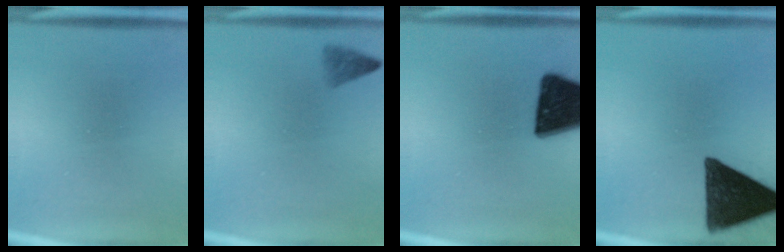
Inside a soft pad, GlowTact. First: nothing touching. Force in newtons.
{"total": 1.0}
{"total": 18.5}
{"total": 14.5}